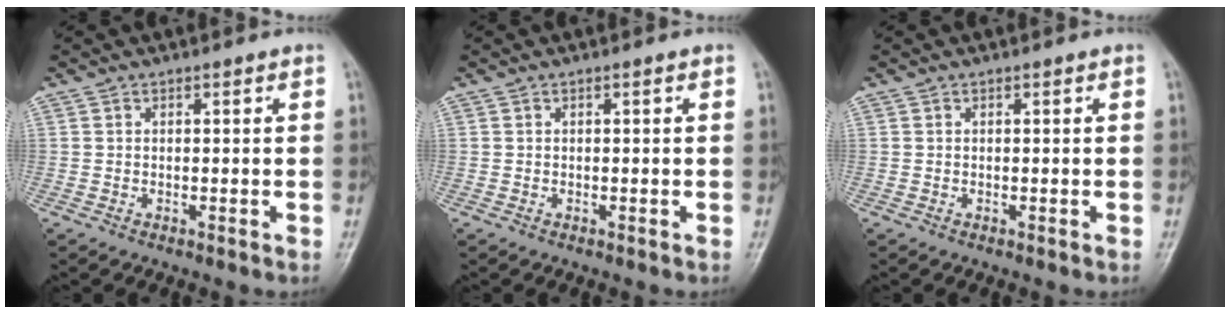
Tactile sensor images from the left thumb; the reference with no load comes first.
{"total": 0.0}
{"total": 0.0}